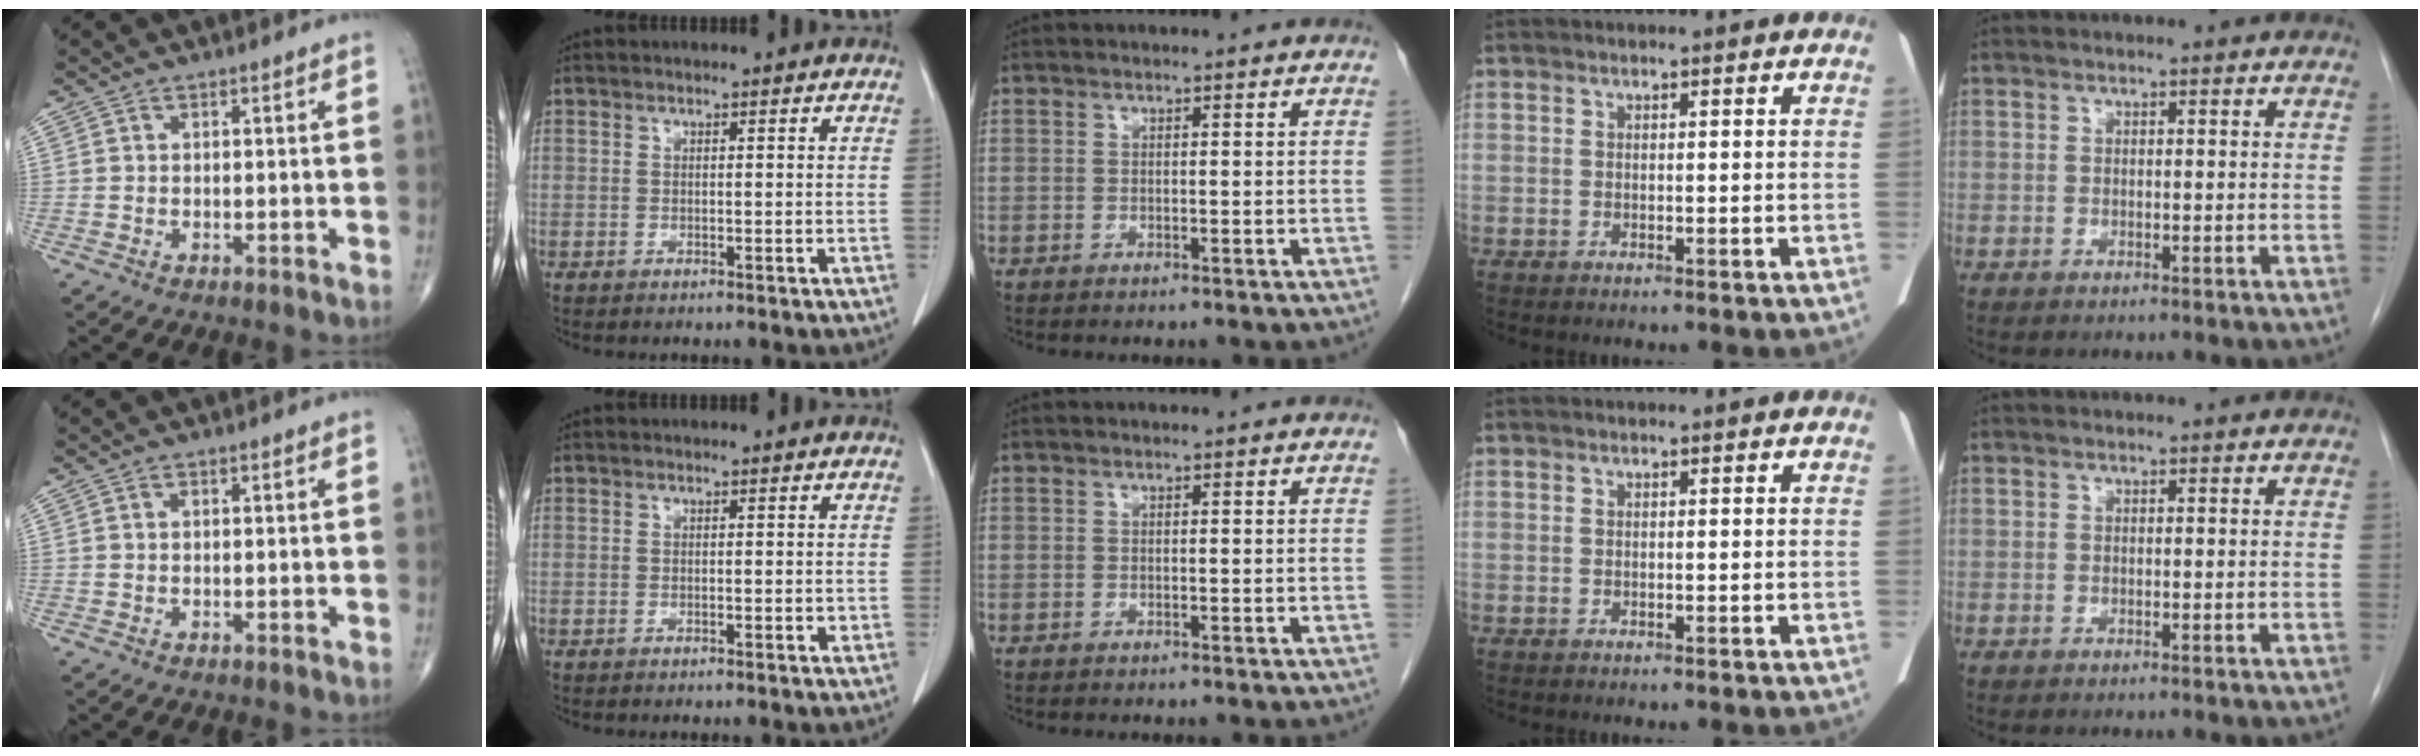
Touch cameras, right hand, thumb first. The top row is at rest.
{"thumb": {"total": 0.5, "force": [0.1, 0.3, 0.4], "torque": [-0.007, 0.001, 0.003]}, "index": {"total": 0.8, "force": [-0.3, 0.4, 0.7], "torque": [-0.009, 0.001, -0.005]}}